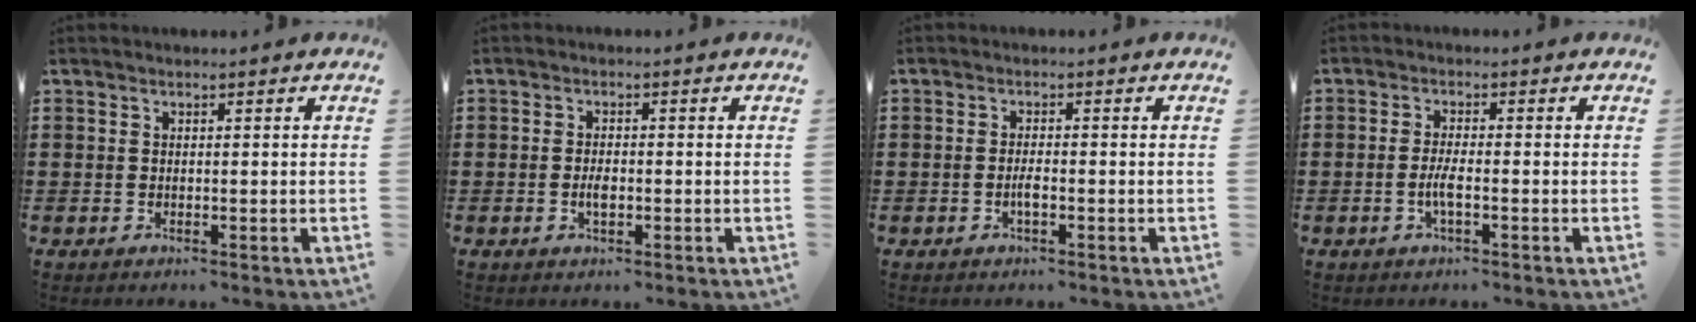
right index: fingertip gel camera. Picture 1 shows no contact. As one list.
[{"total": 2.2, "force": [-0.6, 1.0, 1.9], "torque": [-0.035, 0.002, -0.011]}, {"total": 1.9, "force": [-0.8, 0.5, 1.7], "torque": [-0.038, 0.000, -0.017]}, {"total": 2.9, "force": [-1.0, 0.6, 2.7], "torque": [-0.062, -0.003, -0.024]}]